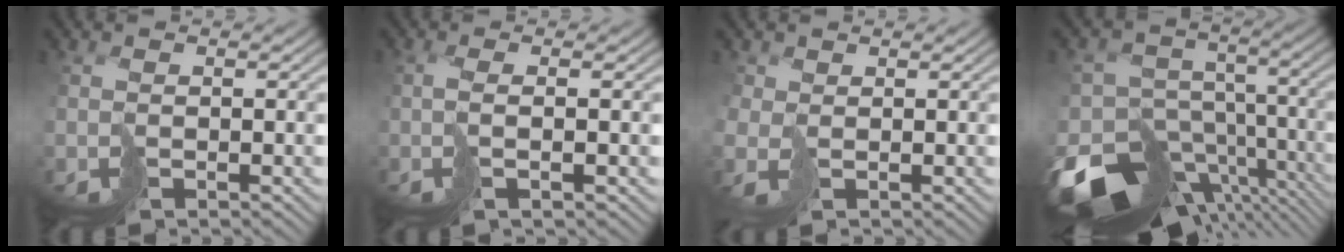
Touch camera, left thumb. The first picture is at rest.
{"total": 2.8, "force": [-0.2, 0.6, 2.8], "torque": [-0.055, 0.001, -0.010]}
{"total": 2.1, "force": [-0.1, 1.6, 1.4], "torque": [-0.051, -0.008, -0.001]}
{"total": 18.2, "force": [-11.4, 11.9, 7.9], "torque": [-0.173, -0.051, -0.135]}